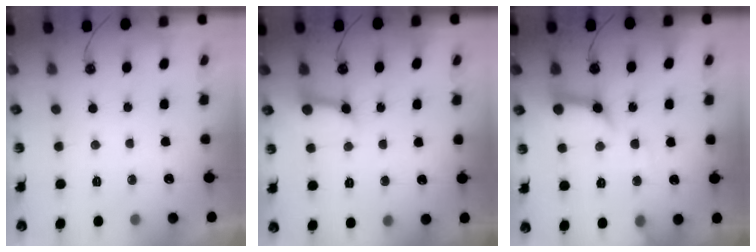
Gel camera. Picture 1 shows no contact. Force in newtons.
{"total": 9.0, "press": 9.0, "slide": 1.0}
{"total": 13.5, "press": 13.4, "slide": 1.7}